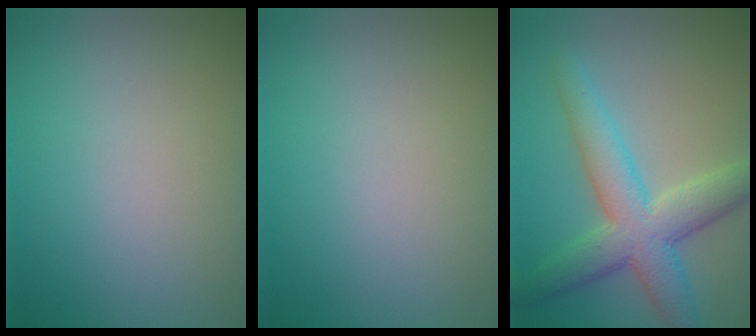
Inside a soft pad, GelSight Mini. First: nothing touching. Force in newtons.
{"total": 0.0}
{"total": 6.5, "press": 6.5, "slide": 0.1}